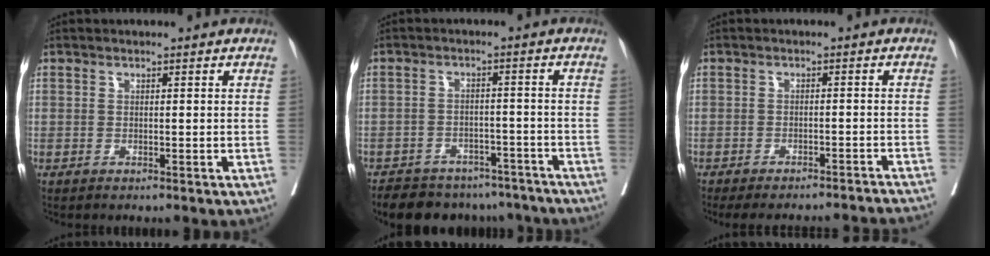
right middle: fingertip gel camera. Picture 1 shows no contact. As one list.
[{"total": 14.4, "force": [-12.3, 6.3, 3.9], "torque": [-0.063, 0.014, -0.152]}, {"total": 15.0, "force": [-14.3, 0.7, 4.5], "torque": [-0.057, -0.011, -0.171]}]